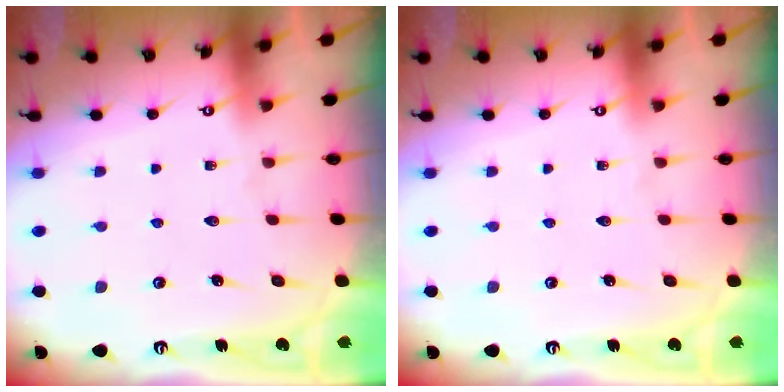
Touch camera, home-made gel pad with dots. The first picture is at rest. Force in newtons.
{"total": 0.0}